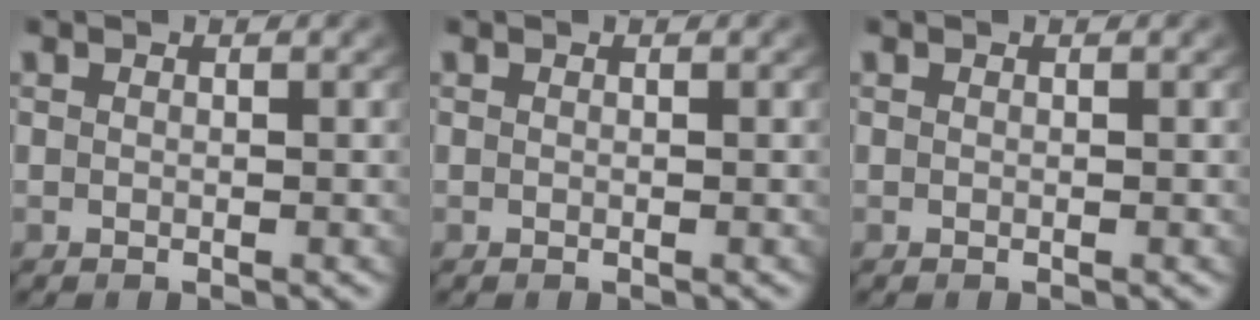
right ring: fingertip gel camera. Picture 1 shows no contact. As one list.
[{"total": 0.0}, {"total": 0.0}]